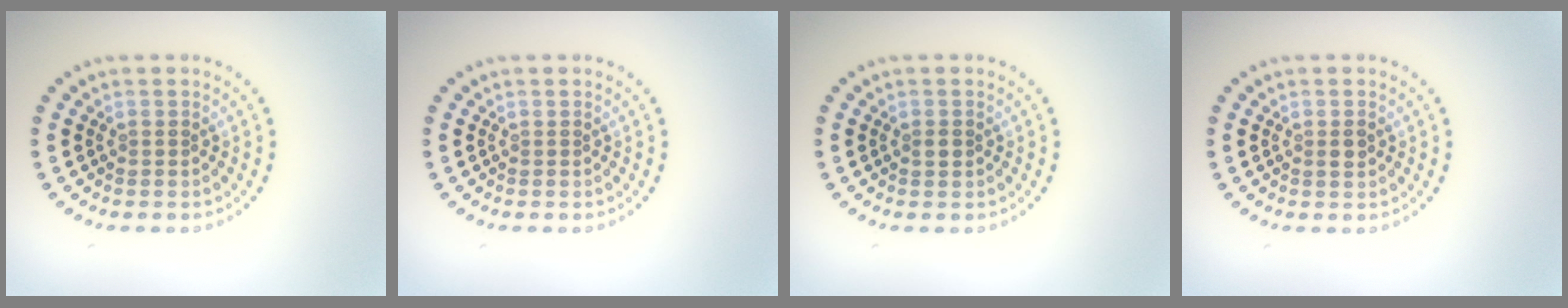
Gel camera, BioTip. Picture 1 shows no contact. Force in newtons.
{"total": 0.0}
{"total": 0.9, "press": 0.9, "slide": 0.1}
{"total": 1.0, "press": 1.0, "slide": 0.3}